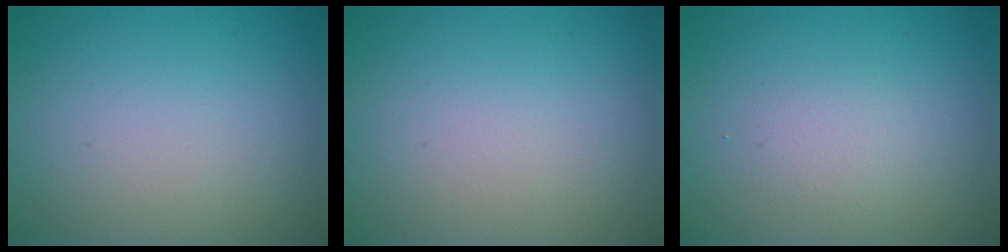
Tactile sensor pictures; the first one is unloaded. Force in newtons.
{"total": 0.0}
{"total": 1.3, "press": 1.3, "slide": 0.1}